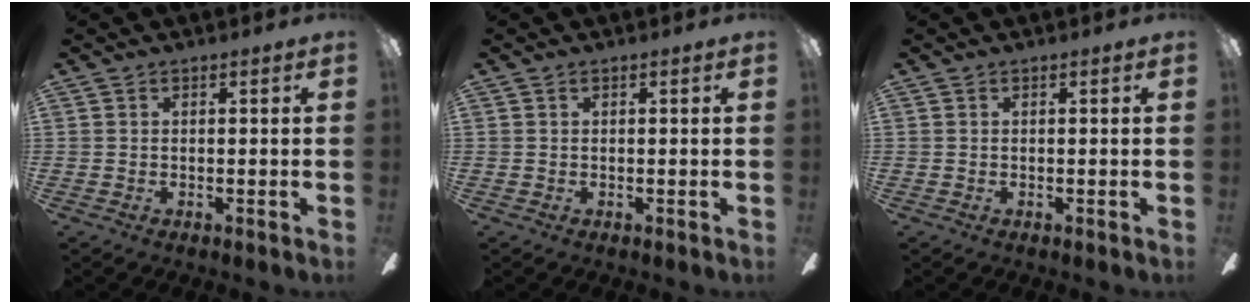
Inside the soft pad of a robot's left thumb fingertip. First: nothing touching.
{"total": 0.0}
{"total": 0.0}